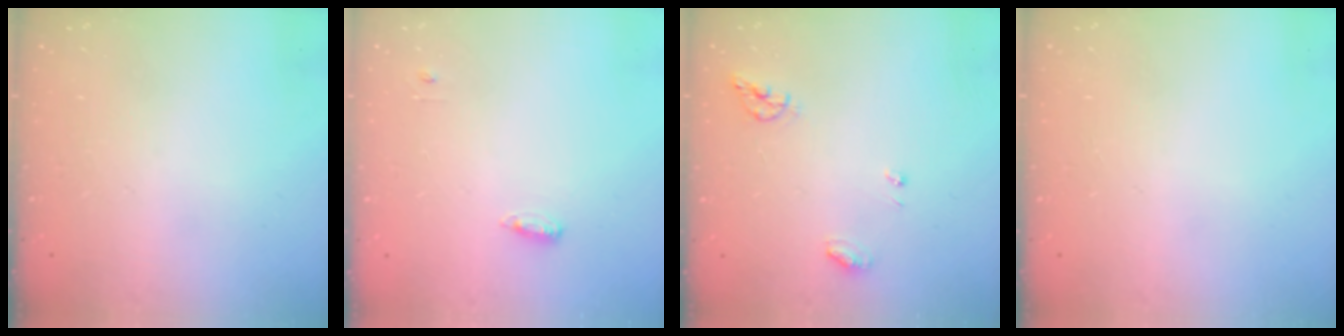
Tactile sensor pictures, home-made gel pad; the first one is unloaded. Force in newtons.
{"total": 3.7, "press": 3.6, "slide": 1.0}
{"total": 6.7, "press": 6.7, "slide": 0.3}
{"total": 0.0}